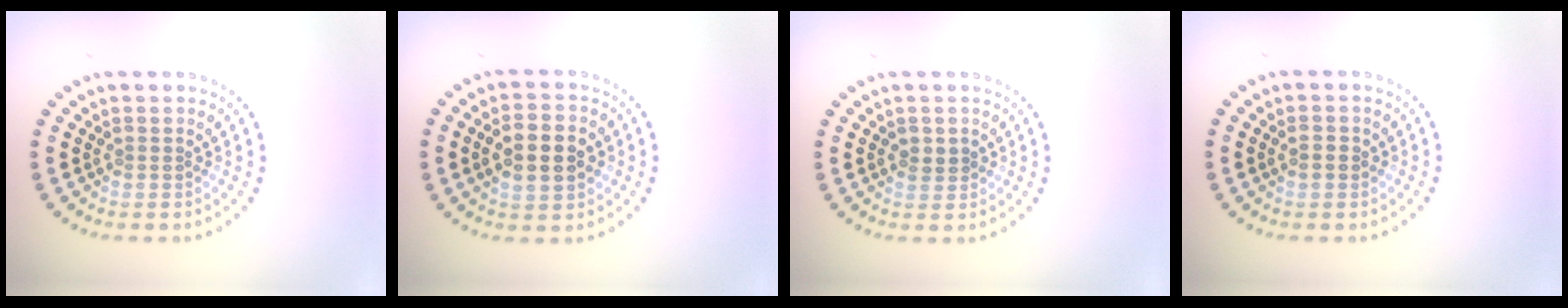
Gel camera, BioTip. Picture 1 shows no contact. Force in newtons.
{"total": 4.9, "press": 4.9, "slide": 0.3}
{"total": 1.1, "press": 1.1, "slide": 0.4}
{"total": 0.9, "press": 0.9, "slide": 0.1}